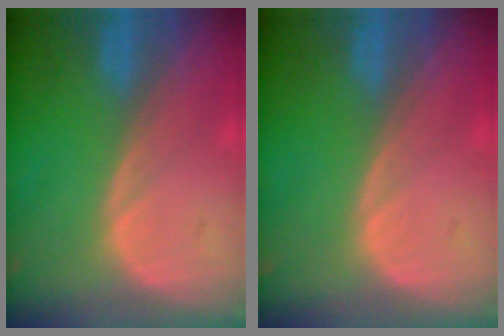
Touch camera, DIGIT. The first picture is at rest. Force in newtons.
{"total": 0.0}